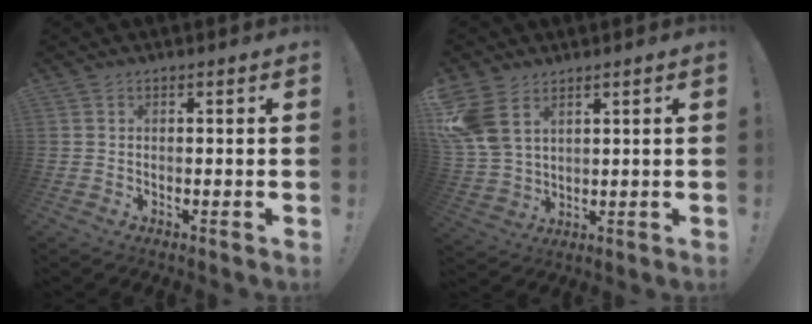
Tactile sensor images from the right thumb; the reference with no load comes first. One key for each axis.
{"total": 10.1, "fx": 5.2, "fy": 6.6, "fz": 5.6, "tx": -0.119, "ty": -0.015, "tz": 0.110}